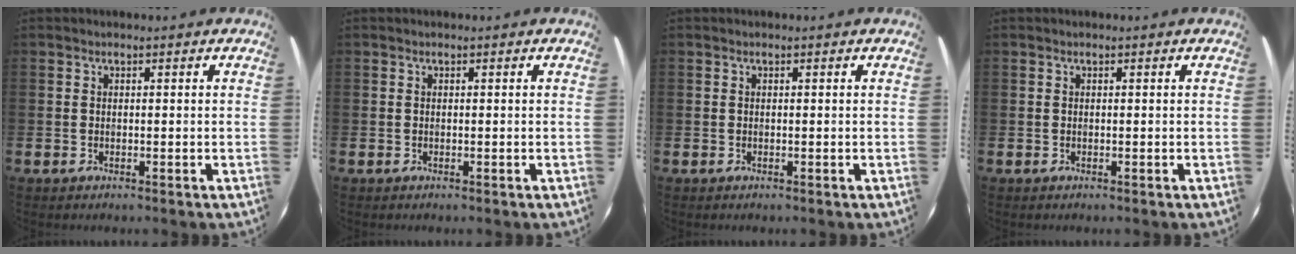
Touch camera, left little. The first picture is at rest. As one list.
[{"total": 0.0}, {"total": 0.0}, {"total": 0.0}]